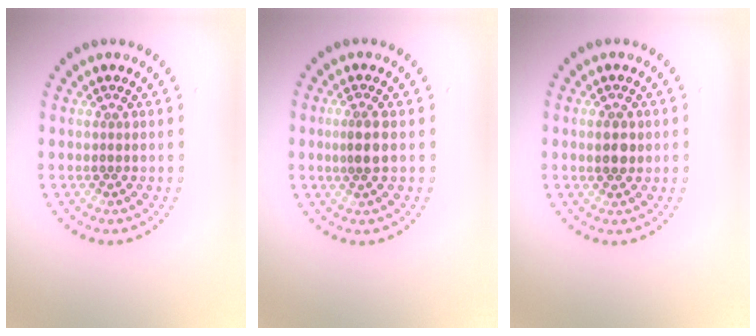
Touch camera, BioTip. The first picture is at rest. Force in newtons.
{"total": 2.2, "press": 1.8, "slide": 1.2}
{"total": 1.9, "press": 1.9, "slide": 0.3}